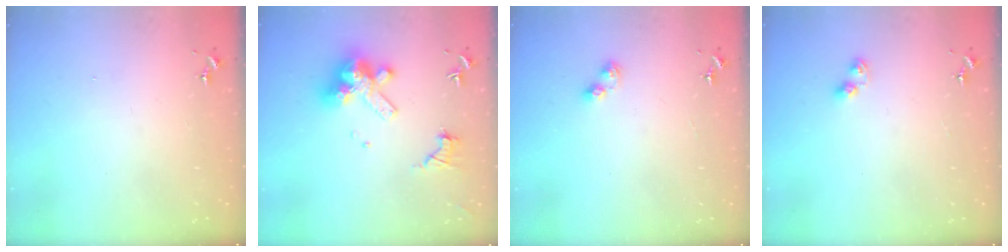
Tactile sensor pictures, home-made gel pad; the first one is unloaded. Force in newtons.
{"total": 14.4, "press": 14.3, "slide": 1.7}
{"total": 5.7, "press": 5.7, "slide": 0.7}
{"total": 4.6, "press": 4.6, "slide": 0.4}